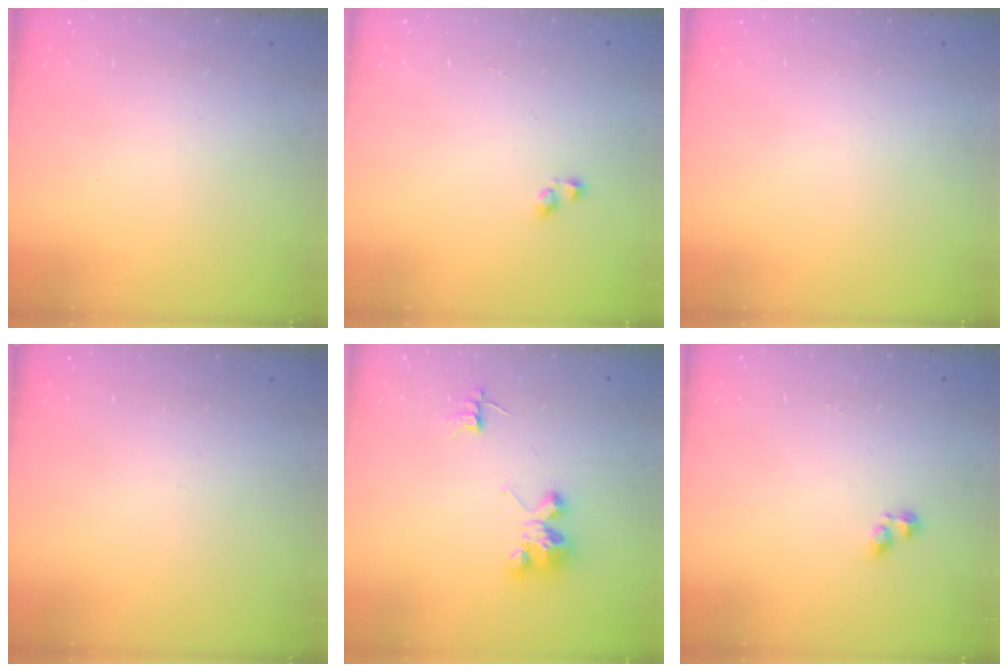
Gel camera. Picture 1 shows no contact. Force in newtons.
{"total": 2.9, "press": 2.9, "slide": 0.3}
{"total": 0.0}
{"total": 0.0}
{"total": 4.6, "press": 4.6, "slide": 0.3}
{"total": 3.0, "press": 2.9, "slide": 0.6}